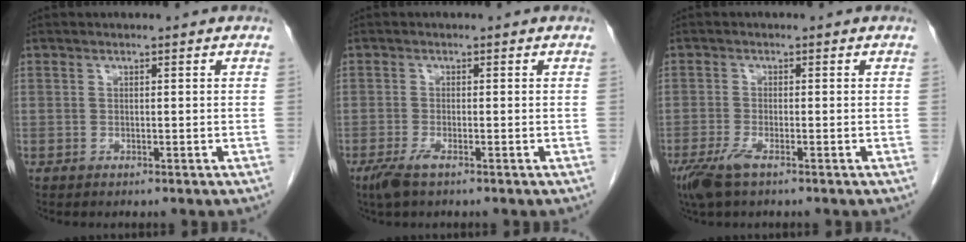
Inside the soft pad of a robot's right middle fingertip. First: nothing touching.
{"total": 2.6, "force": [-1.6, 0.4, 2.0], "torque": [-0.046, -0.006, -0.034]}
{"total": 4.0, "force": [-2.5, 0.8, 3.0], "torque": [-0.069, -0.011, -0.048]}